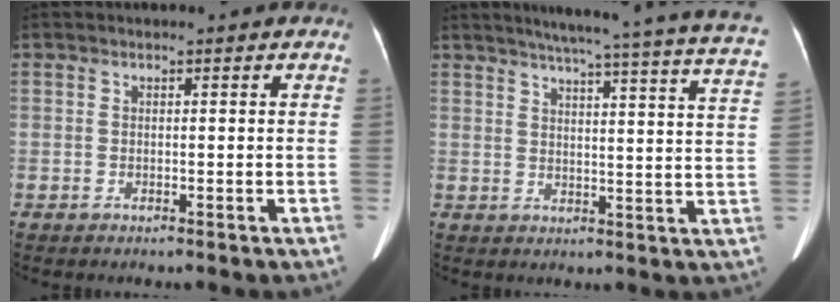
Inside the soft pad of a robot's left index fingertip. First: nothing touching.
{"total": 24.2, "force": [21.0, -0.4, 12.0], "torque": [-0.174, -0.048, 0.244]}